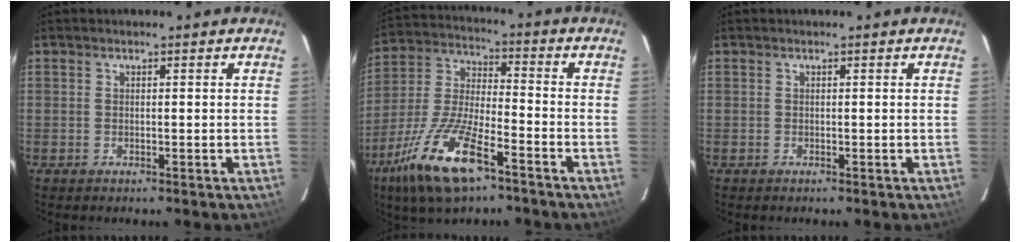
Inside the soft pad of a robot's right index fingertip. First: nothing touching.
{"total": 16.6, "force": [-9.9, 5.0, 12.3], "torque": [-0.271, -0.029, -0.192]}
{"total": 0.0}